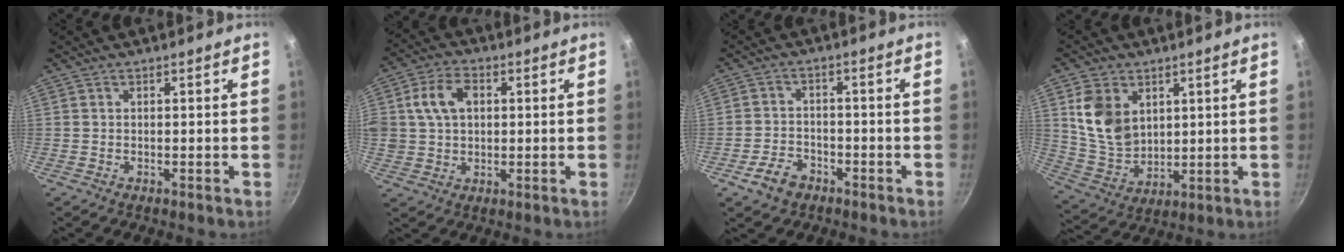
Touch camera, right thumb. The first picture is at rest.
{"total": 9.2, "force": [2.1, 6.7, 5.9], "torque": [-0.096, 0.008, 0.031]}
{"total": 5.7, "force": [-3.3, 3.8, 2.6], "torque": [-0.038, 0.029, -0.060]}
{"total": 11.9, "force": [3.9, 8.6, 7.1], "torque": [-0.107, -0.025, 0.089]}